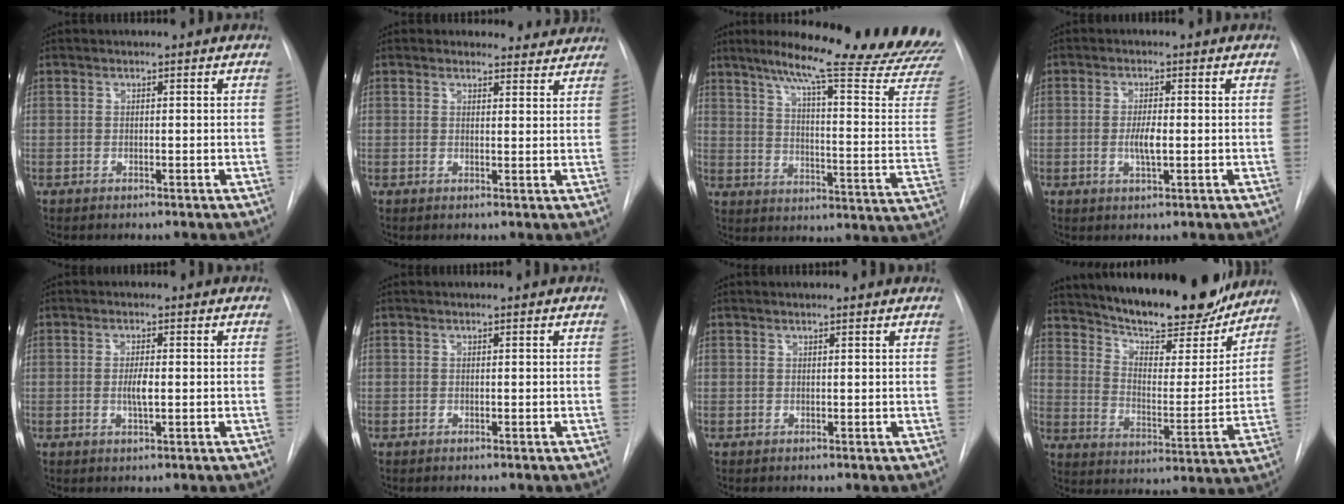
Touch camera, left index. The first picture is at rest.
{"total": 4.1, "force": [3.6, 1.7, -0.5], "torque": [0.022, -0.012, 0.022]}
{"total": 27.2, "force": [23.5, 0.7, 13.6], "torque": [-0.184, -0.102, 0.287]}
{"total": 3.3, "force": [-1.2, 0.6, 3.0], "torque": [-0.059, -0.009, -0.017]}
{"total": 2.7, "force": [-1.0, 0.5, 2.5], "torque": [-0.048, -0.008, -0.014]}
{"total": 0.0}
{"total": 0.6, "force": [0.5, 0.0, 0.4], "torque": [-0.012, 0.005, 0.006]}
{"total": 22.8, "force": [19.8, 5.1, 10.0], "torque": [-0.161, -0.030, 0.278]}